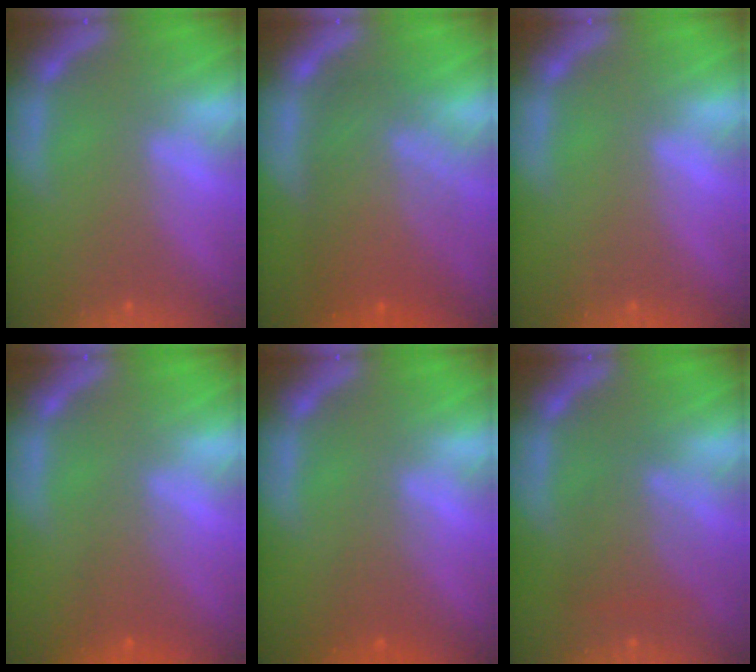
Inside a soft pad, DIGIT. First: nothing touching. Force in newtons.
{"total": 9.0}
{"total": 0.0}
{"total": 2.5}
{"total": 1.9}
{"total": 4.0}